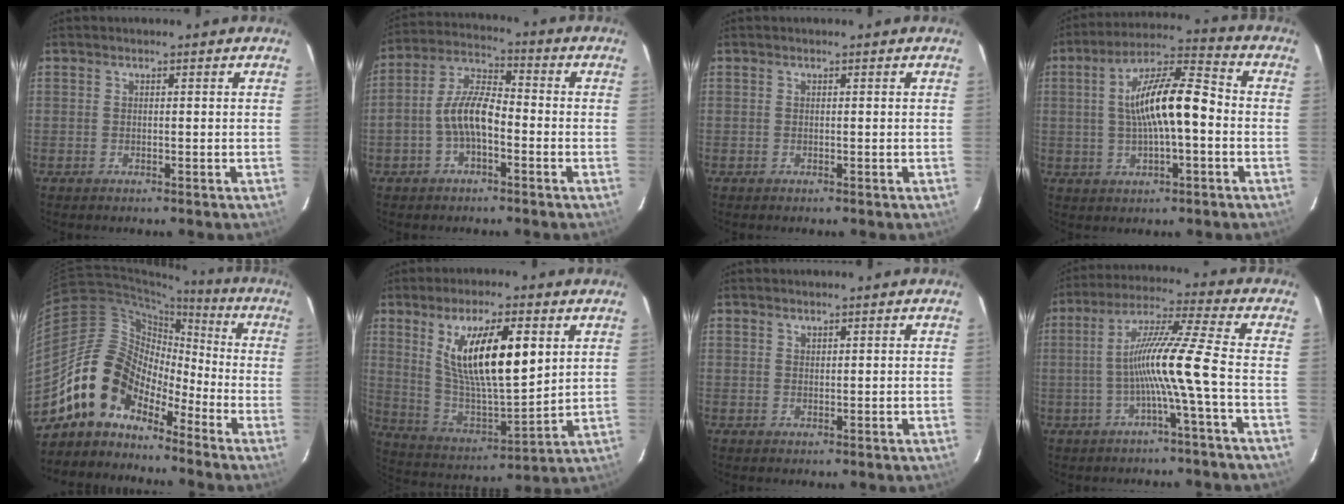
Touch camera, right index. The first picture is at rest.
{"total": 8.7, "force": [-2.5, 3.8, 7.3], "torque": [-0.156, 0.020, -0.048]}
{"total": 0.0}
{"total": 13.0, "force": [-0.5, 3.6, 12.5], "torque": [-0.222, 0.023, -0.008]}
{"total": 12.0, "force": [-8.9, 7.0, 3.9], "torque": [-0.070, 0.038, -0.178]}
{"total": 17.3, "force": [6.1, 5.2, 15.4], "torque": [-0.267, -0.007, 0.120]}
{"total": 0.7, "force": [0.6, 0.2, 0.1], "torque": [-0.001, 0.001, 0.013]}
{"total": 10.7, "force": [-2.9, -2.0, 10.1], "torque": [-0.191, 0.008, -0.053]}